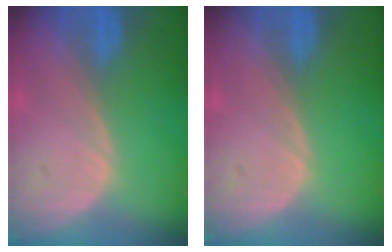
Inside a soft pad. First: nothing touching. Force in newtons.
{"total": 0.0}